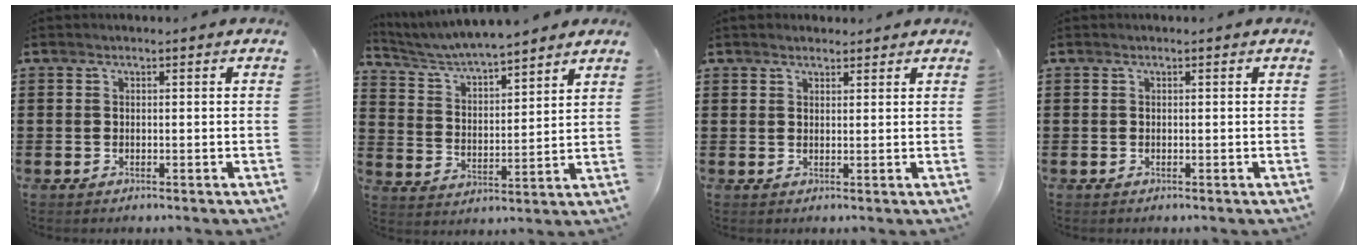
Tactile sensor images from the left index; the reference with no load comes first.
{"total": 4.9, "force": [4.8, 0.1, 1.2], "torque": [-0.047, -0.030, 0.079]}
{"total": 1.7, "force": [1.6, 0.6, 0.1], "torque": [-0.005, 0.003, 0.032]}
{"total": 0.0}